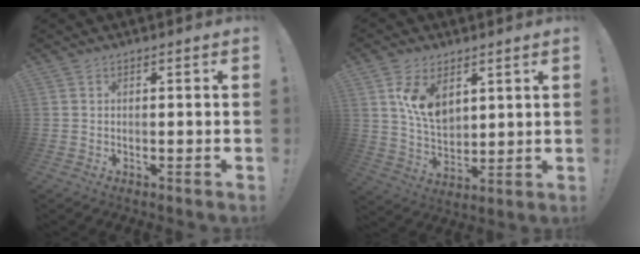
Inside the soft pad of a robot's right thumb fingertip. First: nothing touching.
{"total": 10.6, "force": [5.1, 7.1, 6.0], "torque": [-0.101, -0.026, 0.099]}